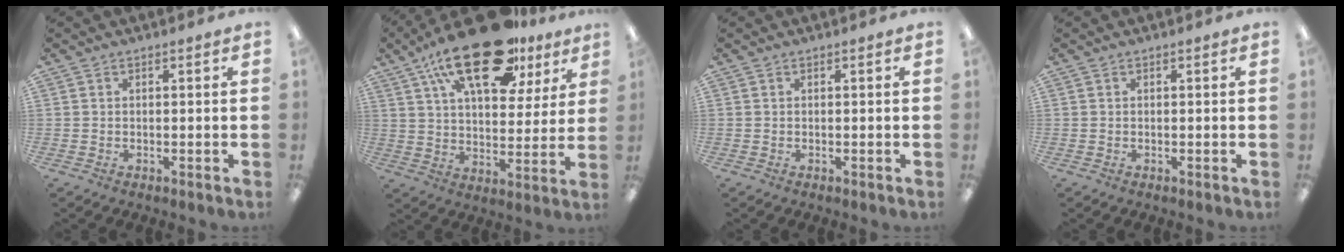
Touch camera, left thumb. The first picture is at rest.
{"total": 24.7, "force": [15.4, 11.0, 15.8], "torque": [-0.259, -0.070, 0.257]}
{"total": 0.0}
{"total": 0.0}